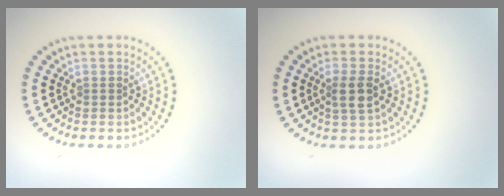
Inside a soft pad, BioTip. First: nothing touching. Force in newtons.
{"total": 2.1, "press": 1.8, "slide": 1.0}